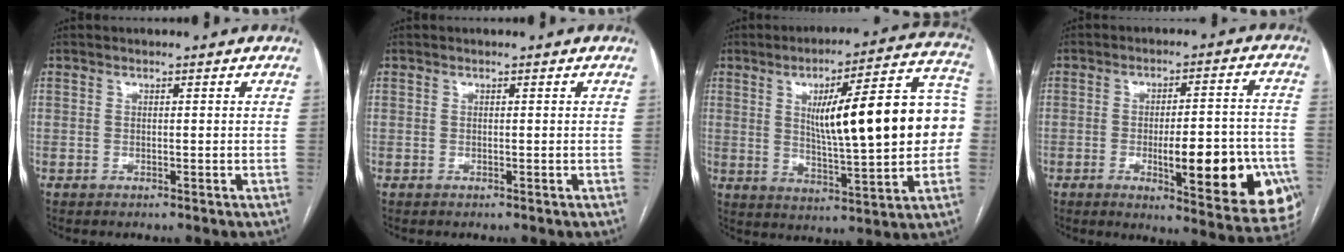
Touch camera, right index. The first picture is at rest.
{"total": 0.0}
{"total": 21.3, "force": [2.2, 3.5, 20.8], "torque": [-0.274, 0.038, 0.035]}
{"total": 18.6, "force": [-5.6, 4.4, 17.2], "torque": [-0.144, 0.014, -0.055]}